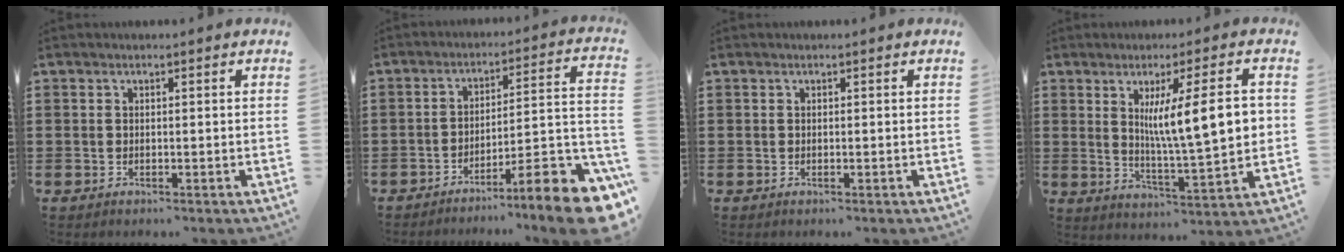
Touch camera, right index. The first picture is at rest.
{"total": 9.9, "force": [-7.2, 0.8, 6.8], "torque": [-0.081, 0.003, -0.140]}
{"total": 0.0}
{"total": 11.1, "force": [2.4, 1.7, 10.8], "torque": [-0.177, -0.004, 0.032]}